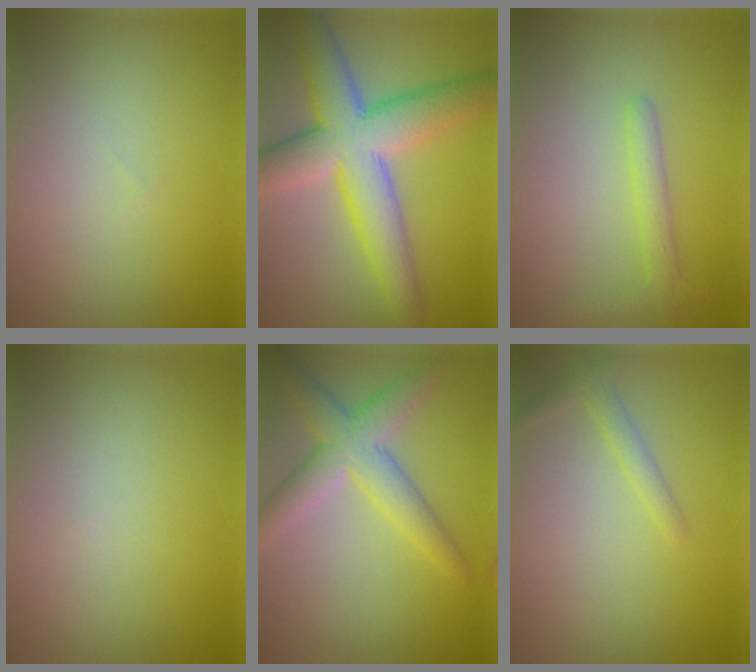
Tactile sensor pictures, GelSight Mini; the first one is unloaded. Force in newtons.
{"total": 9.5, "press": 9.5, "slide": 0.2}
{"total": 2.0, "press": 2.0, "slide": 0.2}
{"total": 0.0}
{"total": 5.0, "press": 5.0, "slide": 0.2}
{"total": 1.6, "press": 1.6, "slide": 0.1}